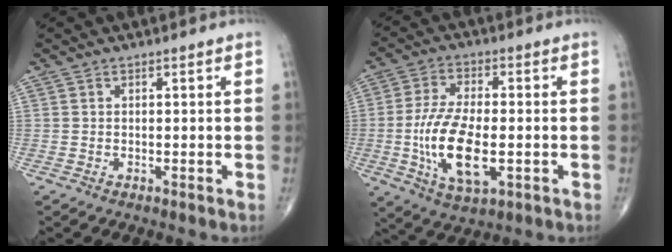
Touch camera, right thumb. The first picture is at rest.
{"total": 14.0, "force": [-2.5, 6.3, 12.3], "torque": [-0.239, -0.001, -0.041]}